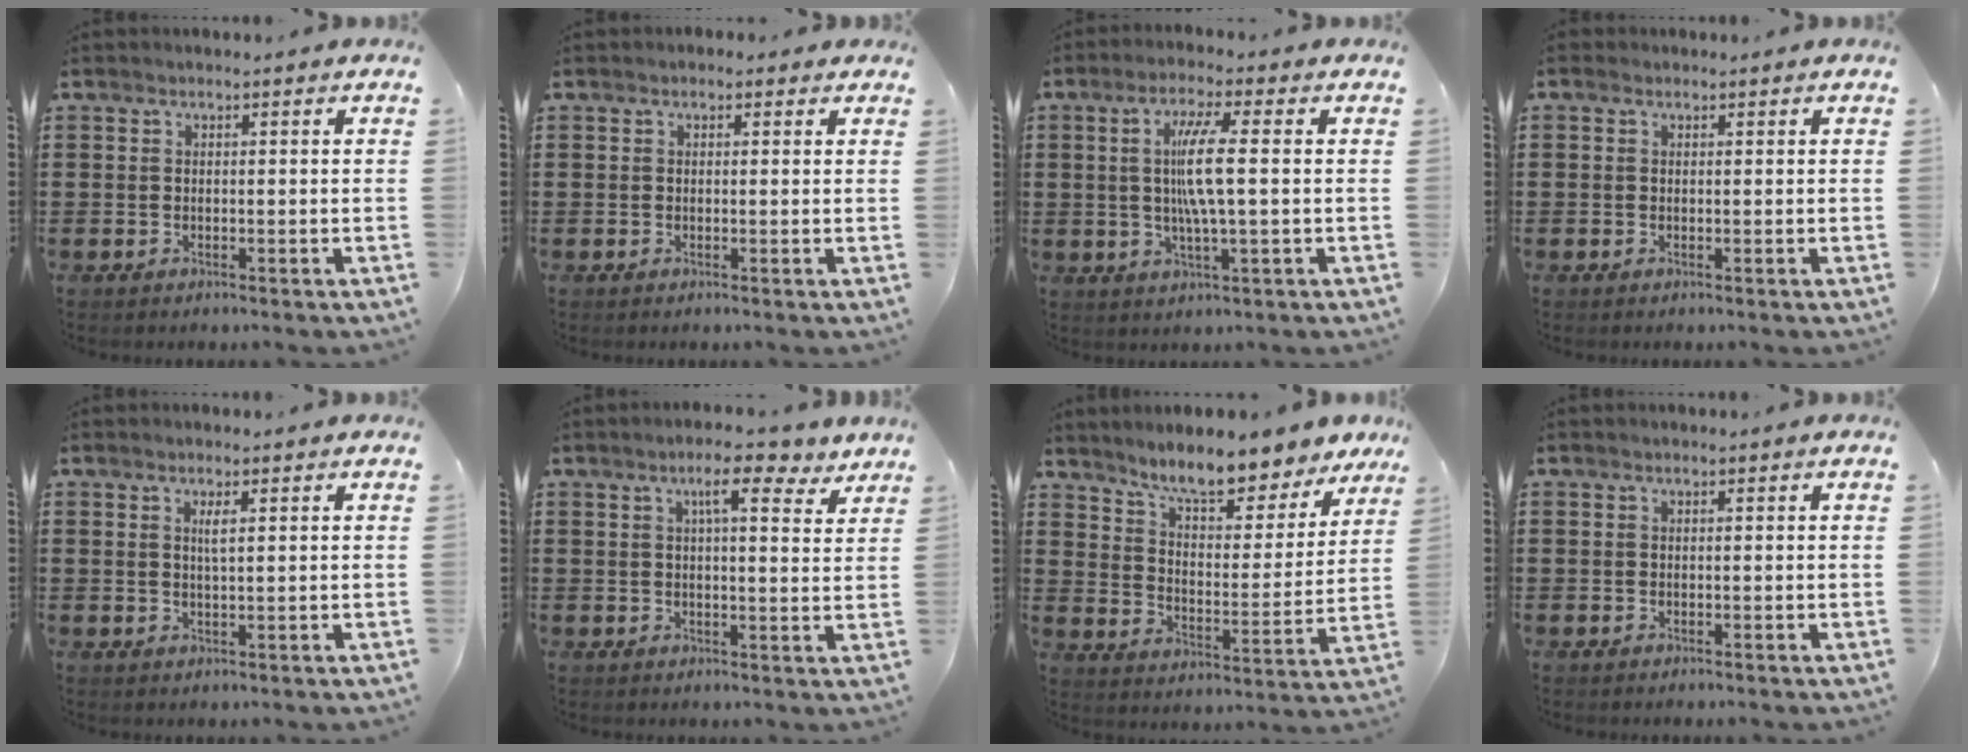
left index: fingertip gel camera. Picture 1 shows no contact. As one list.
[{"total": 0.8, "force": [0.1, 0.7, 0.3], "torque": [-0.010, 0.007, 0.000]}, {"total": 7.3, "force": [0.7, 0.6, 7.2], "torque": [-0.150, -0.004, 0.001]}, {"total": 0.0}, {"total": 1.9, "force": [0.7, 0.3, 1.7], "torque": [-0.035, 0.004, 0.010]}, {"total": 6.2, "force": [4.2, 1.2, 4.3], "torque": [-0.071, -0.010, 0.066]}, {"total": 8.7, "force": [7.9, 0.7, 3.6], "torque": [-0.084, -0.051, 0.134]}, {"total": 0.0}]